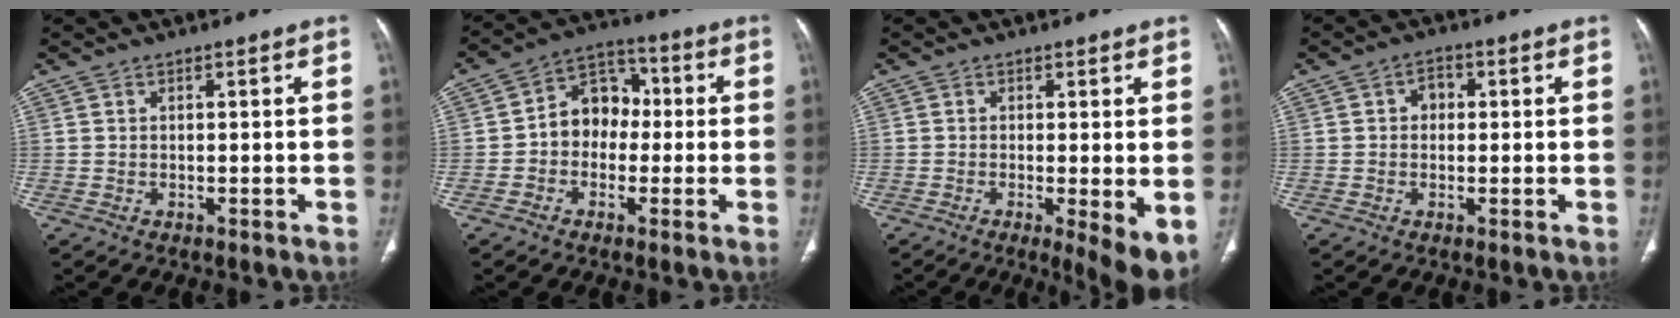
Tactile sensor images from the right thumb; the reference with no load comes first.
{"total": 9.5, "force": [-0.6, 7.5, 5.7], "torque": [-0.052, 0.036, -0.025]}
{"total": 6.9, "force": [-1.7, 1.3, 6.5], "torque": [-0.101, -0.023, -0.028]}
{"total": 2.8, "force": [0.3, 2.3, 1.7], "torque": [-0.010, 0.010, 0.000]}